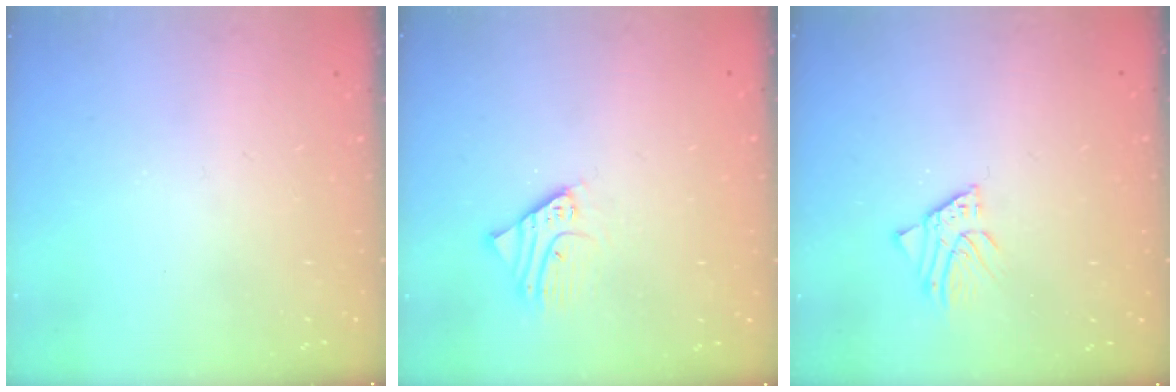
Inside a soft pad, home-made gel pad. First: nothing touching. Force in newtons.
{"total": 2.8, "press": 2.8, "slide": 0.2}
{"total": 1.4, "press": 1.4, "slide": 0.0}